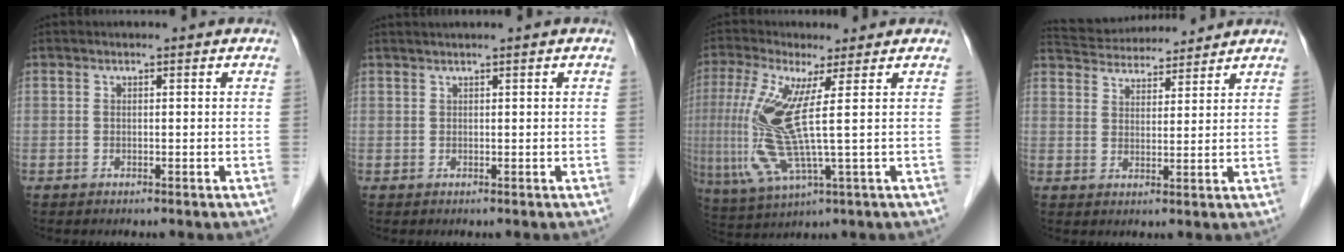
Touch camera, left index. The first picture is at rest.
{"total": 1.1, "force": [1.0, -0.2, 0.4], "torque": [-0.007, 0.018, 0.025]}
{"total": 11.1, "force": [1.2, 0.1, 11.1], "torque": [-0.262, -0.008, 0.022]}
{"total": 11.5, "force": [11.0, 2.4, 2.7], "torque": [-0.050, 0.031, 0.174]}